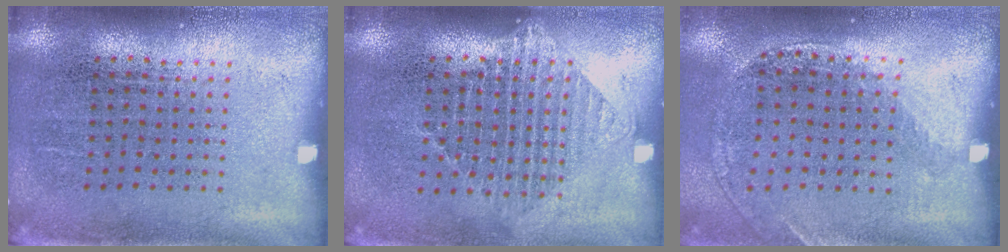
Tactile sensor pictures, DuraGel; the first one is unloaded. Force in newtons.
{"total": 1.1, "press": 1.0, "slide": 0.5}
{"total": 1.2, "press": 1.1, "slide": 0.5}